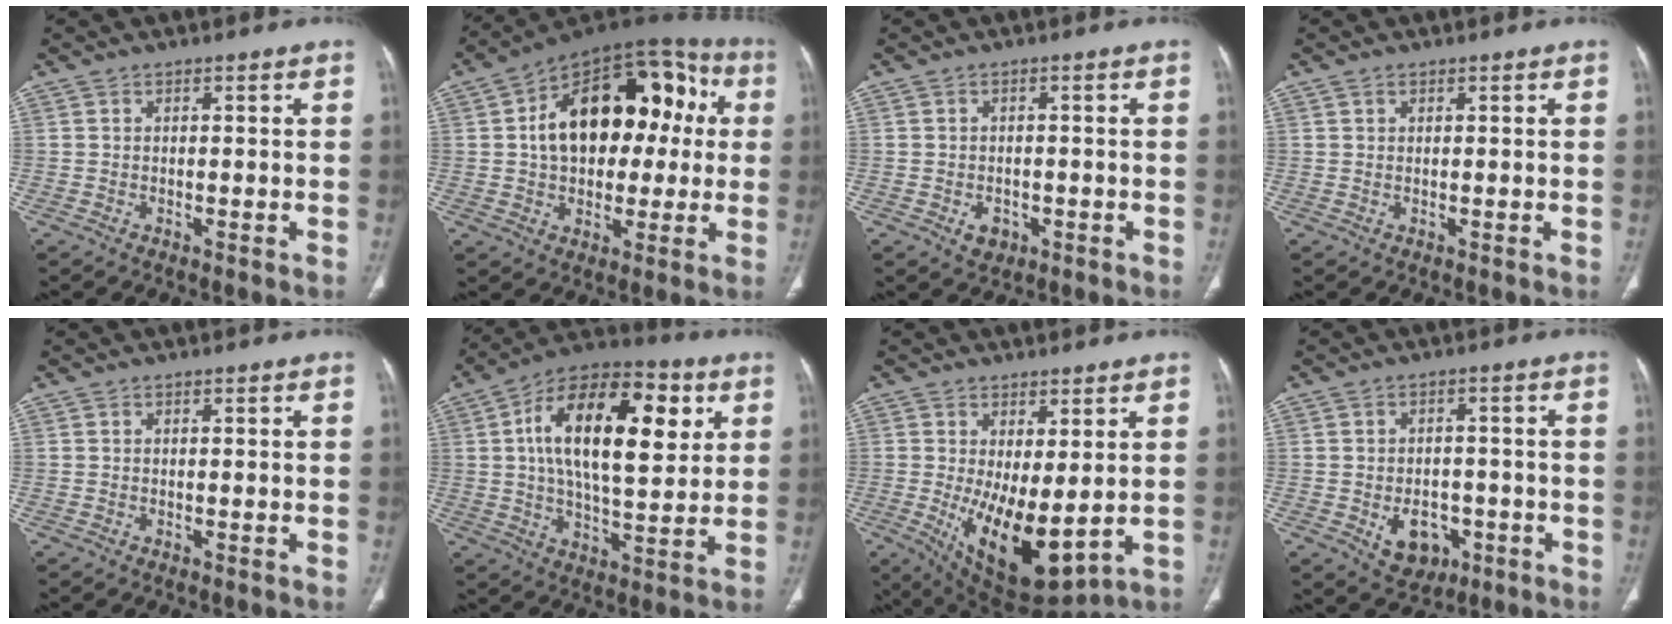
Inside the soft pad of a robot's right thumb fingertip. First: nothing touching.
{"total": 23.8, "force": [3.1, 14.9, 18.3], "torque": [-0.242, 0.040, 0.042]}
{"total": 2.9, "force": [-1.1, 2.3, 1.5], "torque": [-0.014, 0.003, -0.009]}
{"total": 0.7, "force": [0.4, 0.4, 0.3], "torque": [-0.008, 0.000, 0.008]}
{"total": 0.0}
{"total": 23.0, "force": [5.8, 11.1, 19.3], "torque": [-0.290, 0.001, 0.081]}
{"total": 13.0, "force": [-0.6, 5.5, 11.8], "torque": [-0.189, -0.030, 0.014]}
{"total": 7.5, "force": [-2.6, 5.6, 4.3], "torque": [-0.039, 0.015, -0.025]}